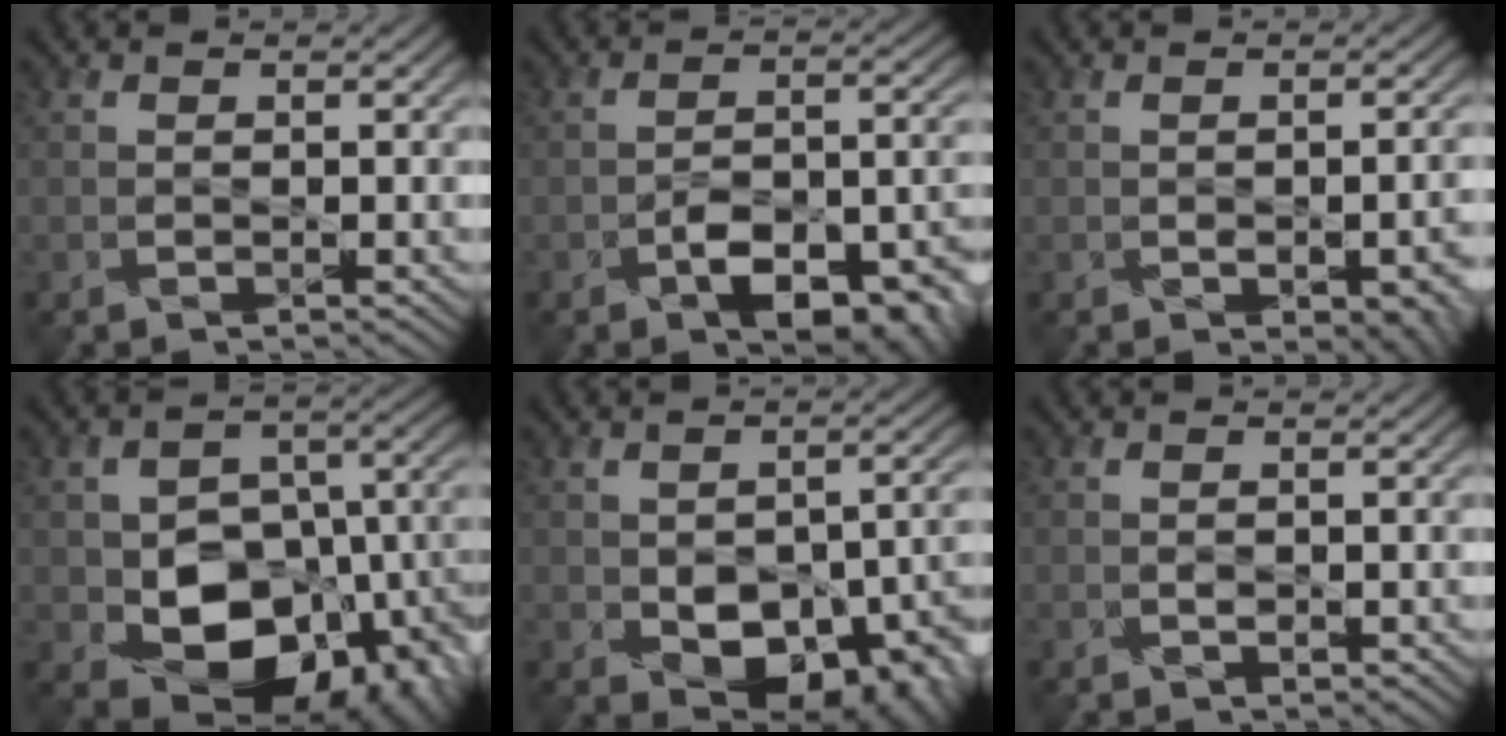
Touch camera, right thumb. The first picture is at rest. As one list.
[{"total": 8.8, "force": [-4.2, 4.2, 6.5], "torque": [-0.100, -0.002, -0.070]}, {"total": 5.9, "force": [-2.2, 3.0, 4.6], "torque": [-0.045, -0.009, -0.011]}, {"total": 14.7, "force": [-4.7, 10.4, 9.3], "torque": [-0.150, -0.037, -0.074]}, {"total": 13.0, "force": [-4.3, 7.9, 9.4], "torque": [-0.111, -0.019, -0.051]}, {"total": 1.0, "force": [-0.3, 0.6, 0.7], "torque": [-0.017, -0.001, -0.004]}]